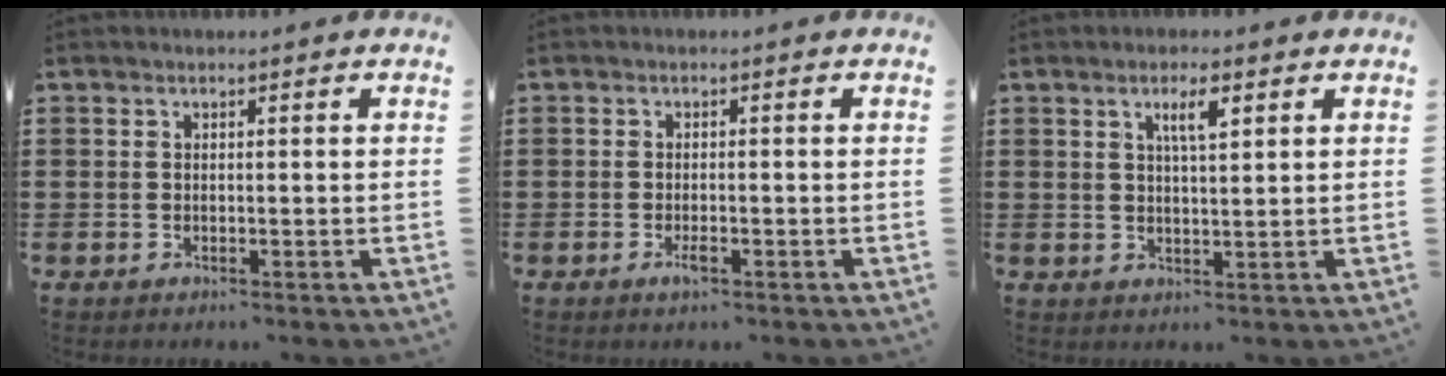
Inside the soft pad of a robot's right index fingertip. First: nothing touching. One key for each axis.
{"total": 1.5, "fx": -0.8, "fy": 0.4, "fz": 1.2, "tx": -0.022, "ty": 0.000, "tz": -0.014}
{"total": 3.6, "fx": 1.6, "fy": 0.8, "fz": 3.1, "tx": -0.057, "ty": 0.003, "tz": 0.023}